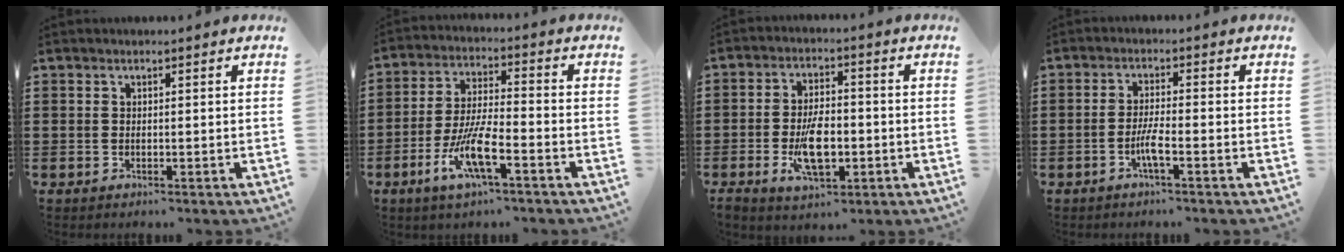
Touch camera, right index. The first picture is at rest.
{"total": 8.5, "force": [-4.2, 1.7, 7.2], "torque": [-0.156, -0.010, -0.081]}
{"total": 7.9, "force": [-2.1, 3.7, 6.7], "torque": [-0.129, -0.004, -0.039]}
{"total": 3.6, "force": [-1.7, 0.3, 3.2], "torque": [-0.069, -0.007, -0.035]}